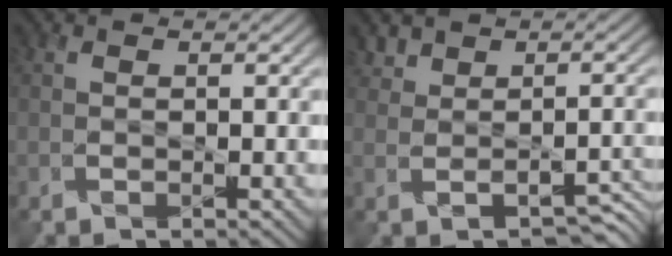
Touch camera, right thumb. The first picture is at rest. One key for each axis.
{"total": 3.2, "fx": 1.1, "fy": 2.5, "fz": 1.6, "tx": -0.021, "ty": -0.013, "tz": 0.027}